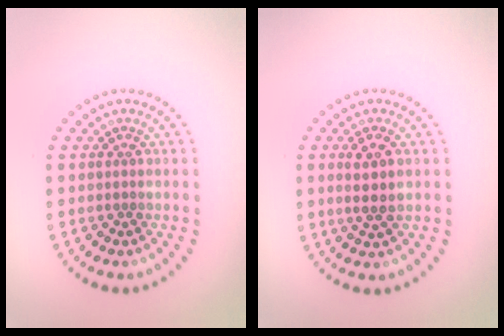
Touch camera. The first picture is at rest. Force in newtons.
{"total": 2.6, "press": 2.4, "slide": 1.0}